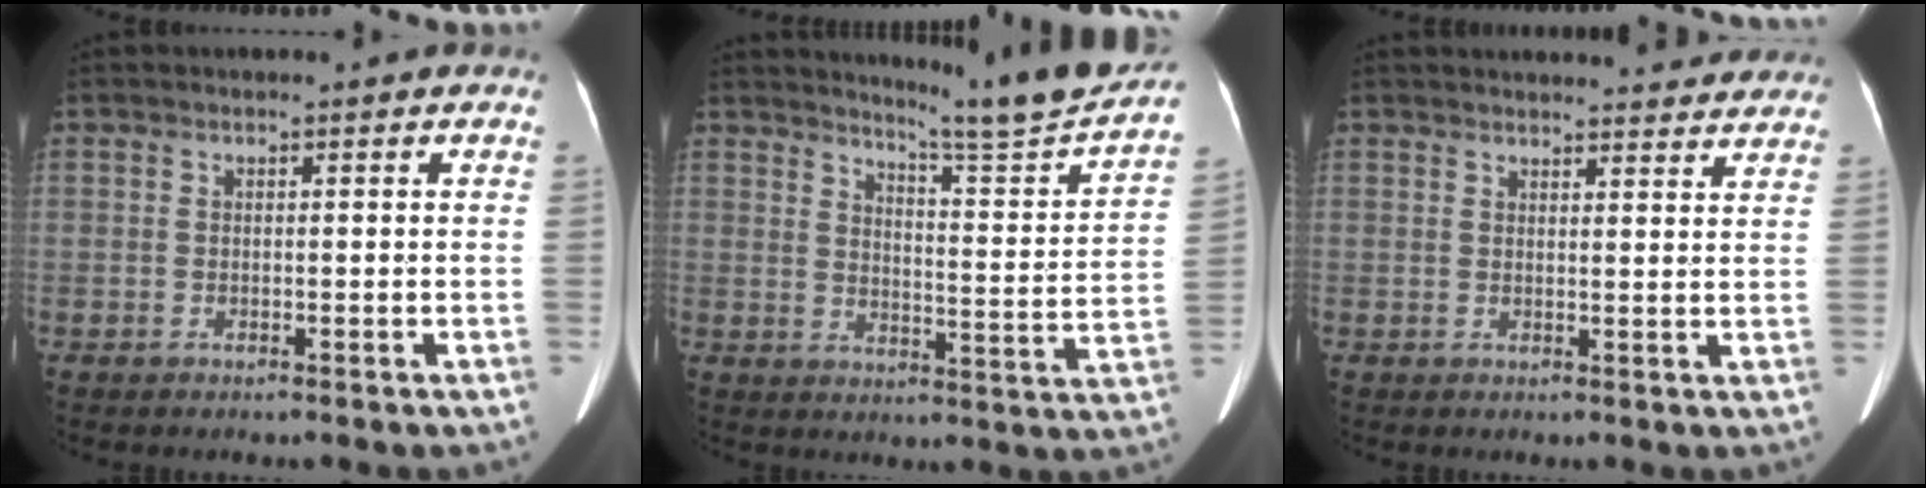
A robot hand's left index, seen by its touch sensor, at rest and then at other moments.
{"total": 14.9, "force": [14.1, -1.6, 4.6], "torque": [-0.070, -0.074, 0.177]}
{"total": 12.9, "force": [12.2, 2.5, 3.1], "torque": [-0.018, 0.014, 0.131]}